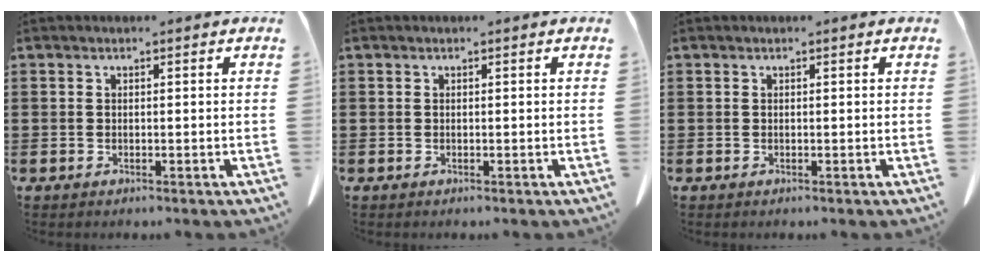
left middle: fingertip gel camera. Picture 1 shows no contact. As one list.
[{"total": 0.0}, {"total": 0.0}]